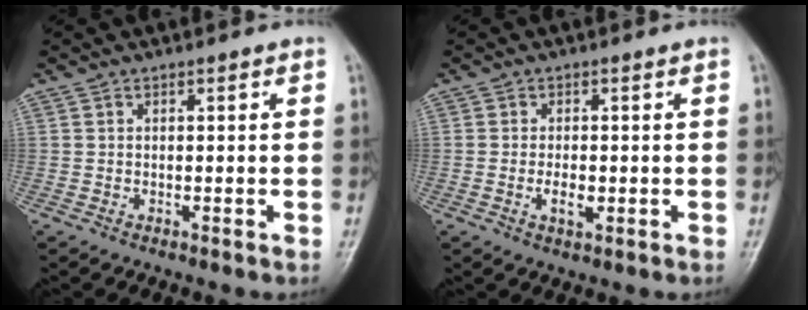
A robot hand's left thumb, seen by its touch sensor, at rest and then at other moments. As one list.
[{"total": 2.9, "force": [-0.6, 1.4, 2.4], "torque": [-0.045, -0.002, -0.009]}]